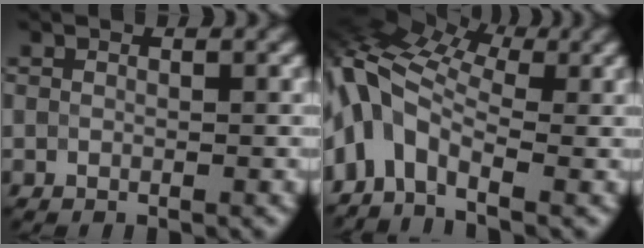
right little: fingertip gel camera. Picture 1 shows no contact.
{"total": 8.2, "force": [-0.7, 5.2, 6.2], "torque": [-0.126, 0.007, -0.035]}